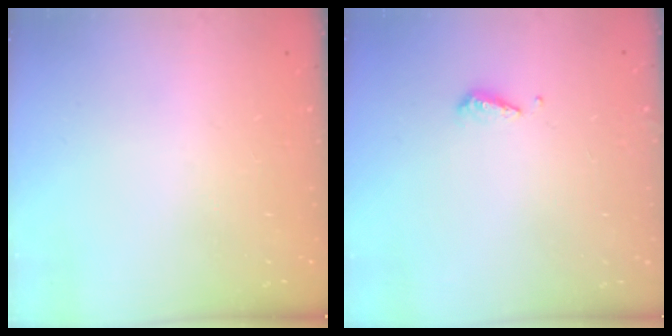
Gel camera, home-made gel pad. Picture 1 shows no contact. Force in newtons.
{"total": 3.9, "press": 3.9, "slide": 0.4}